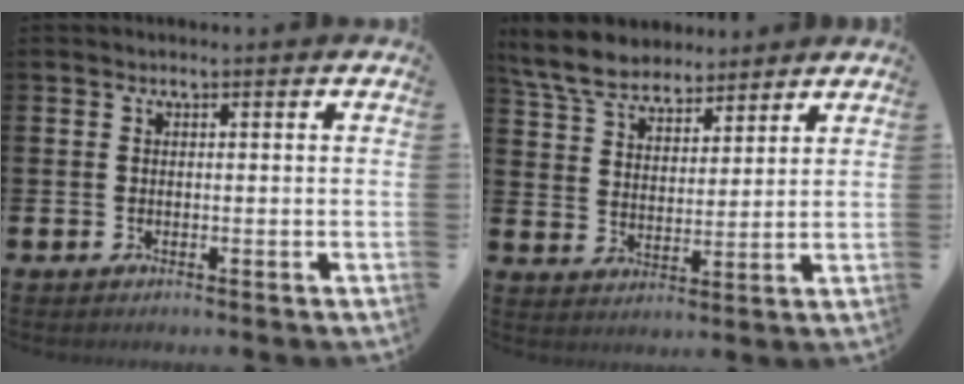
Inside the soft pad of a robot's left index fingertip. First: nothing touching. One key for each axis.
{"total": 7.0, "fx": 6.5, "fy": 2.2, "fz": 1.6, "tx": -0.064, "ty": -0.022, "tz": 0.121}